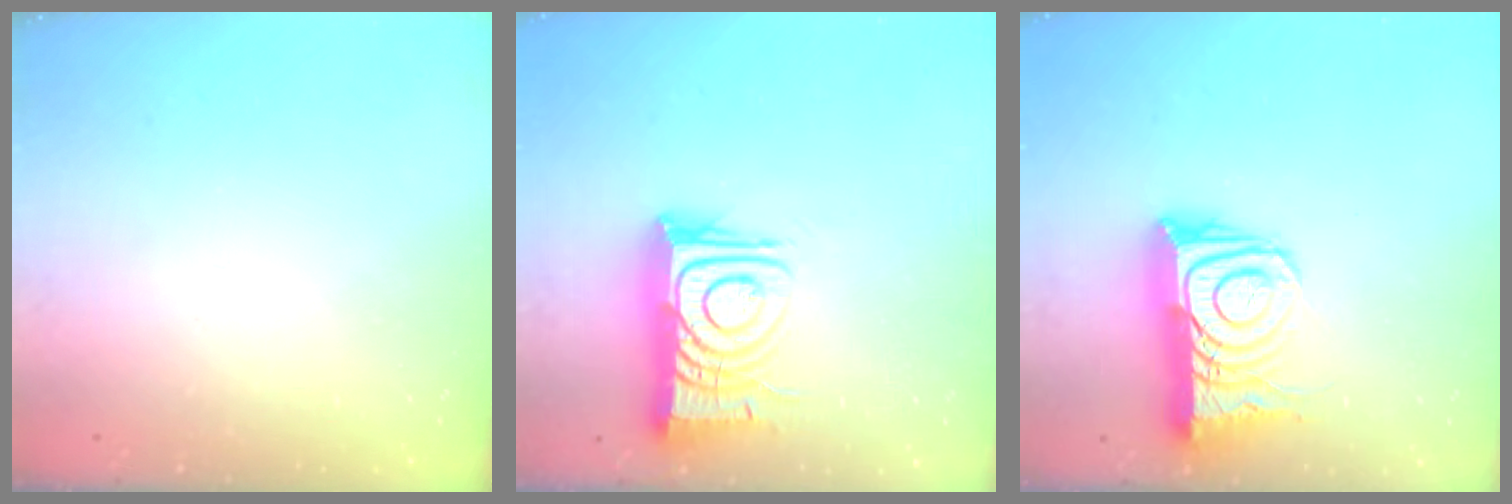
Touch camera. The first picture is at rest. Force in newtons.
{"total": 12.7, "press": 12.7, "slide": 1.2}
{"total": 16.4, "press": 16.3, "slide": 1.5}